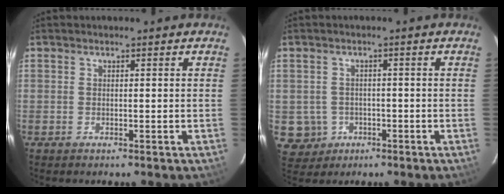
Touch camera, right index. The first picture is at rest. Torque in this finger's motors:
{"motor_torque": [-0.22, 0.08, -0.89, -0.21]}